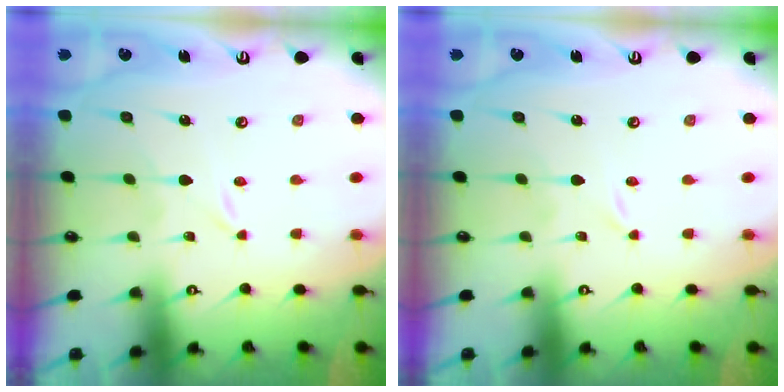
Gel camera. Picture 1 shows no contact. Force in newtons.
{"total": 0.0}